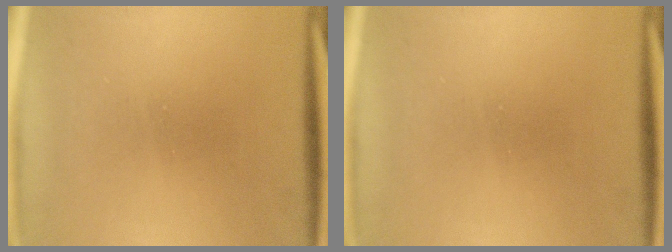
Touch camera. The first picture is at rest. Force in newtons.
{"total": 0.0}